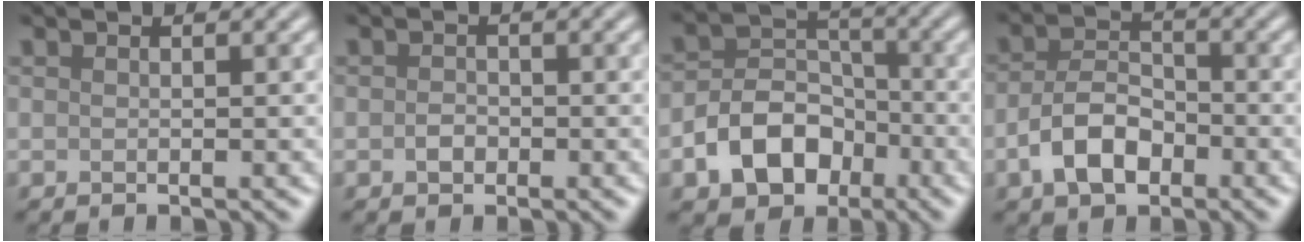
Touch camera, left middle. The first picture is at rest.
{"total": 1.2, "force": [-0.4, 0.9, 0.6], "torque": [-0.014, 0.000, -0.010]}
{"total": 6.6, "force": [-3.0, 4.7, 3.6], "torque": [-0.057, 0.001, -0.060]}
{"total": 4.8, "force": [-2.2, 2.9, 3.2], "torque": [-0.060, 0.006, -0.045]}